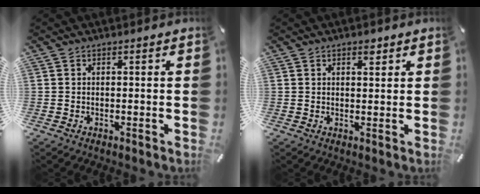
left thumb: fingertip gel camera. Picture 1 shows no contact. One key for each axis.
{"total": 2.1, "fx": 1.2, "fy": 1.3, "fz": 1.1, "tx": -0.008, "ty": -0.003, "tz": 0.017}